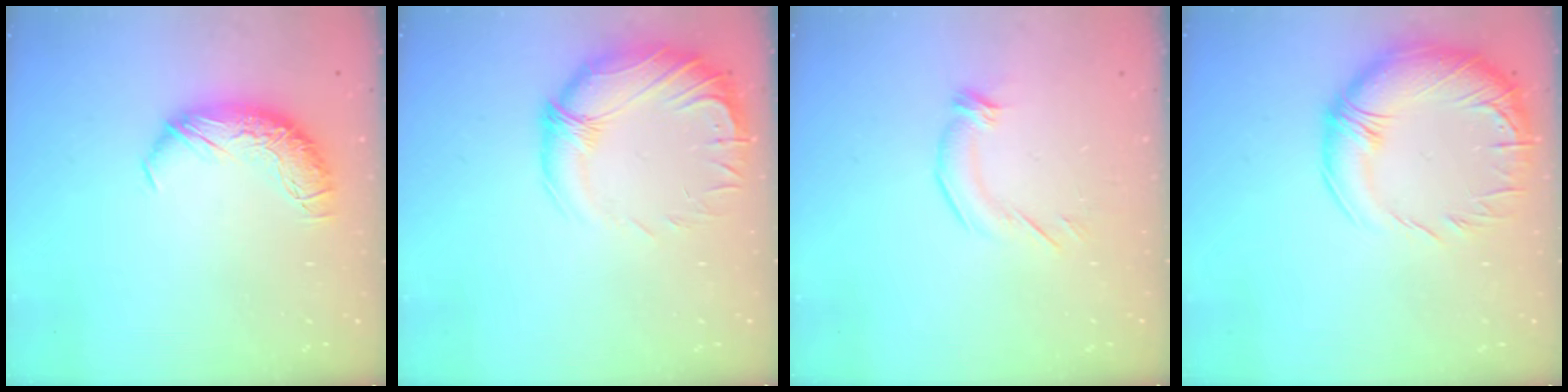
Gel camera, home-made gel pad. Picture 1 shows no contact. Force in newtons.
{"total": 2.9, "press": 0.9, "slide": 2.8}
{"total": 2.6, "press": 2.0, "slide": 1.7}
{"total": 6.0, "press": 4.5, "slide": 4.0}